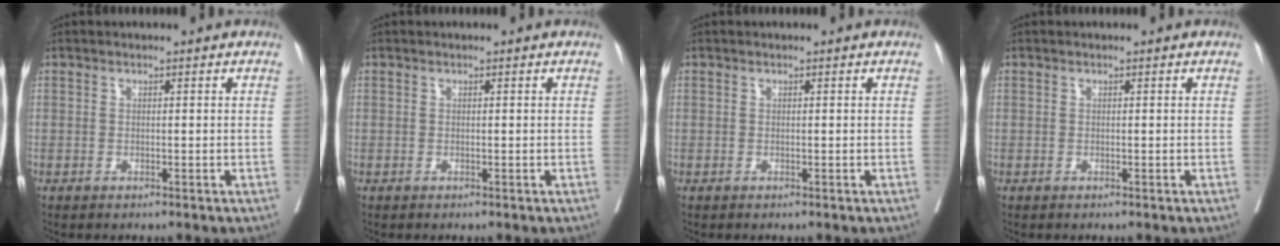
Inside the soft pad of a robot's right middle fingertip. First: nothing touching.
{"total": 0.0}
{"total": 0.0}
{"total": 0.0}